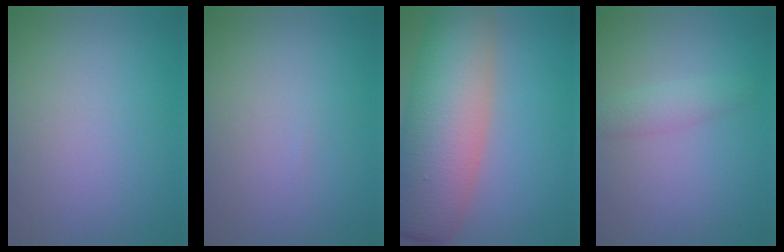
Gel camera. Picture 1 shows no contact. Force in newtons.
{"total": 0.0}
{"total": 12.3, "press": 12.2, "slide": 0.9}
{"total": 1.8, "press": 1.8, "slide": 0.1}